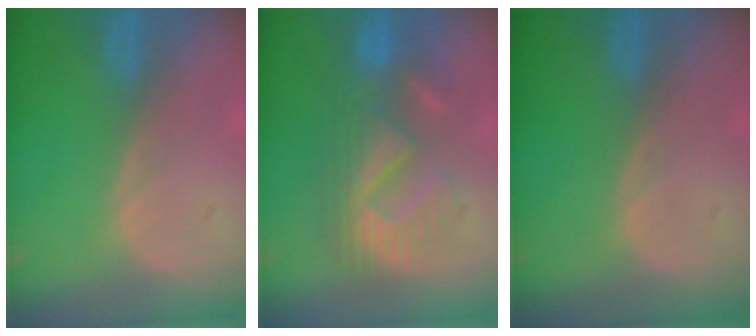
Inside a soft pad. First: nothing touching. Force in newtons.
{"total": 8.8, "press": 8.7, "slide": 1.4}
{"total": 0.0}